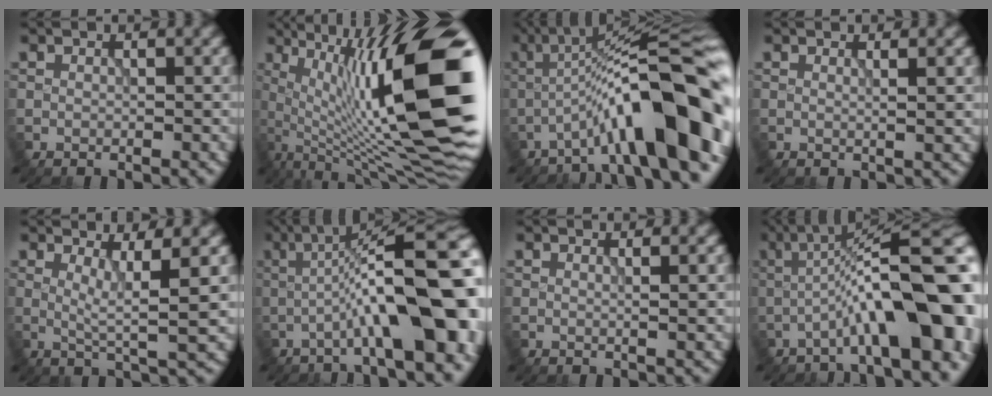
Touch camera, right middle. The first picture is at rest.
{"total": 18.9, "force": [1.4, 4.9, 18.2], "torque": [-0.272, 0.026, 0.029]}
{"total": 12.6, "force": [-4.4, 2.5, 11.6], "torque": [-0.172, 0.022, -0.070]}
{"total": 1.3, "force": [0.7, 0.3, 1.1], "torque": [-0.009, 0.004, 0.001]}
{"total": 3.5, "force": [1.1, 0.1, 3.3], "torque": [-0.062, -0.008, 0.020]}
{"total": 14.4, "force": [-2.2, 3.9, 13.7], "torque": [-0.175, 0.030, -0.034]}
{"total": 1.0, "force": [0.6, 0.2, 0.8], "torque": [-0.004, 0.004, 0.001]}
{"total": 14.0, "force": [-3.5, 3.7, 13.0], "torque": [-0.180, 0.024, -0.053]}